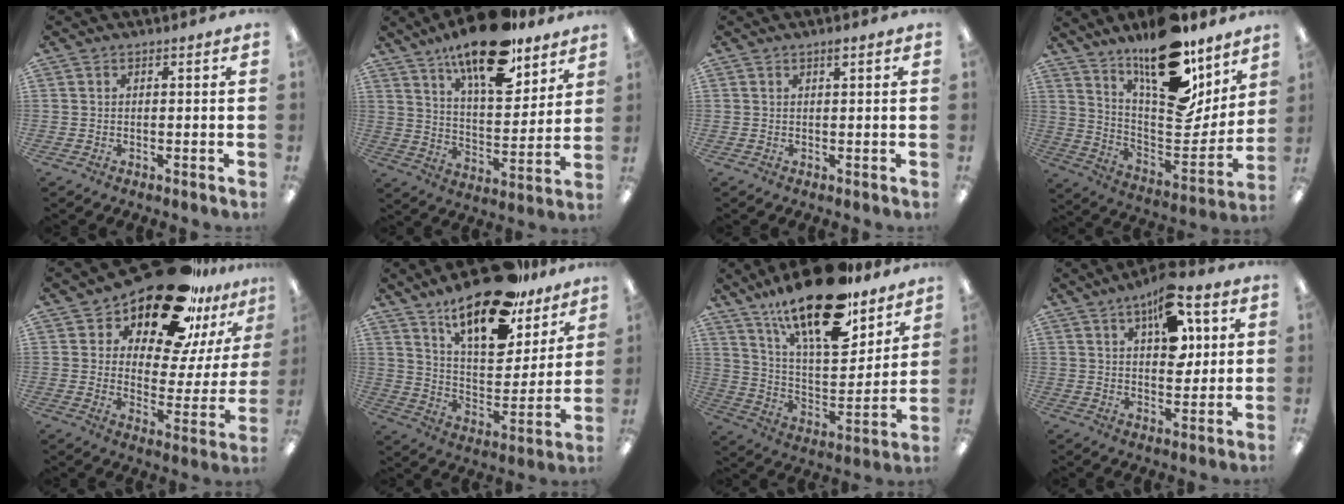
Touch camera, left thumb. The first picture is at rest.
{"total": 18.7, "force": [13.9, 6.6, 10.7], "torque": [-0.172, -0.081, 0.233]}
{"total": 1.4, "force": [1.0, 0.2, 0.9], "torque": [-0.014, -0.003, 0.016]}
{"total": 21.1, "force": [15.4, 8.5, 11.8], "torque": [-0.155, -0.130, 0.263]}
{"total": 21.8, "force": [17.2, 8.2, 10.6], "torque": [-0.164, -0.115, 0.291]}
{"total": 20.8, "force": [15.2, 8.0, 11.7], "torque": [-0.193, -0.097, 0.263]}
{"total": 23.5, "force": [16.8, 8.3, 14.2], "torque": [-0.232, -0.105, 0.286]}
{"total": 12.8, "force": [6.6, 6.5, 8.9], "torque": [-0.119, -0.025, 0.112]}